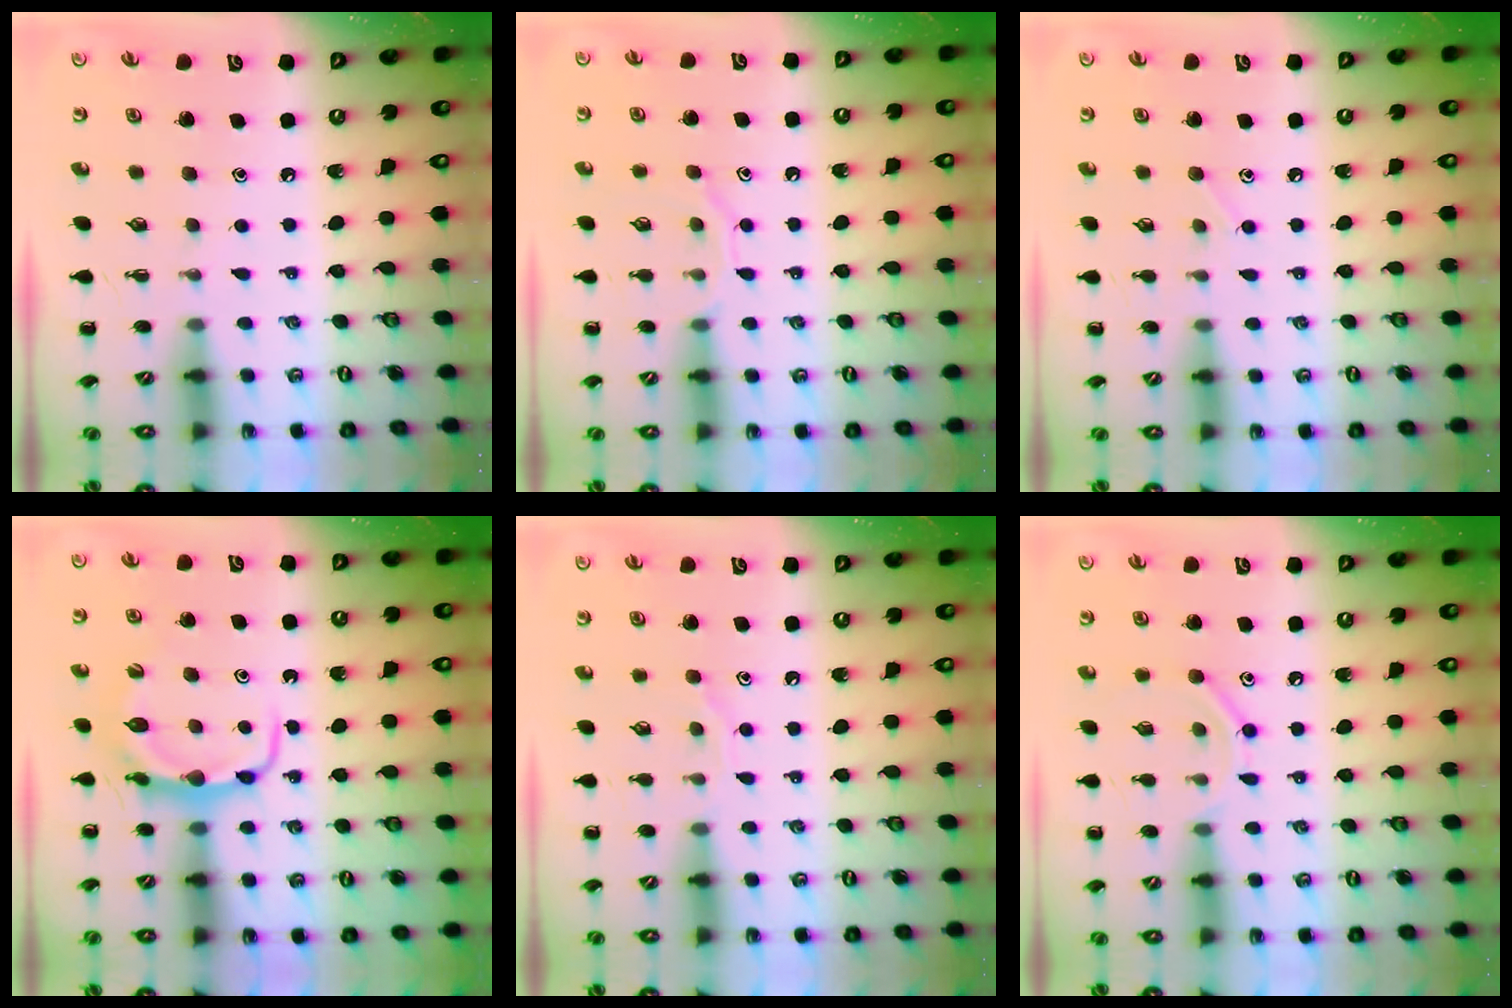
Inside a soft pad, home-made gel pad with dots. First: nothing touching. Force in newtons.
{"total": 7.6, "press": 7.6, "slide": 0.7}
{"total": 4.1, "press": 3.9, "slide": 1.3}
{"total": 7.7, "press": 7.6, "slide": 1.2}
{"total": 6.4, "press": 6.4, "slide": 0.9}
{"total": 8.5, "press": 8.3, "slide": 1.6}